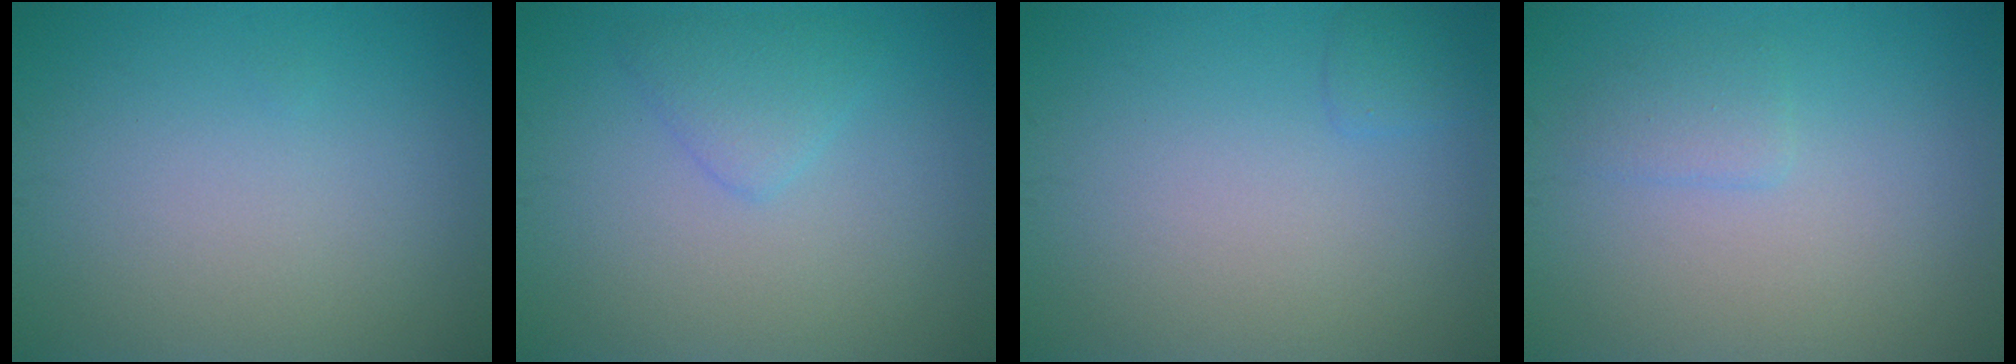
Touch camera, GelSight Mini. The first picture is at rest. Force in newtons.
{"total": 2.0, "press": 2.0, "slide": 0.0}
{"total": 0.9, "press": 0.9, "slide": 0.1}
{"total": 1.3, "press": 1.3, "slide": 0.1}